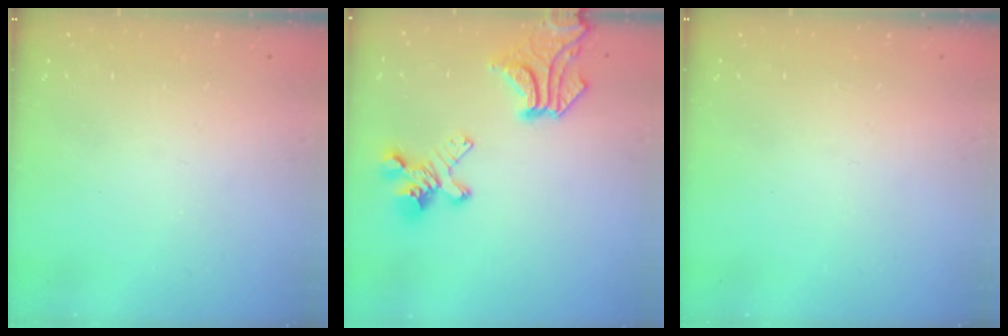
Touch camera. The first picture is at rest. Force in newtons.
{"total": 11.4, "press": 11.0, "slide": 2.8}
{"total": 0.0}